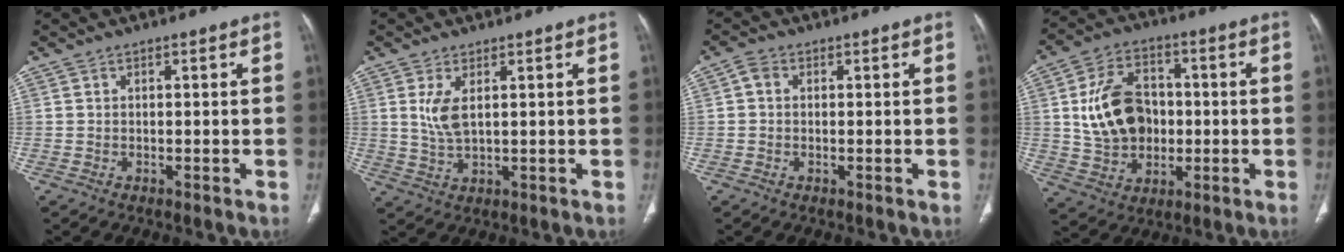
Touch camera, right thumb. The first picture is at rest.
{"total": 4.7, "force": [1.4, 1.9, 4.0], "torque": [-0.089, -0.011, 0.037]}
{"total": 2.0, "force": [0.3, 1.6, 1.2], "torque": [-0.014, 0.005, -0.002]}
{"total": 14.6, "force": [0.5, 10.9, 9.6], "torque": [-0.145, 0.013, 0.016]}